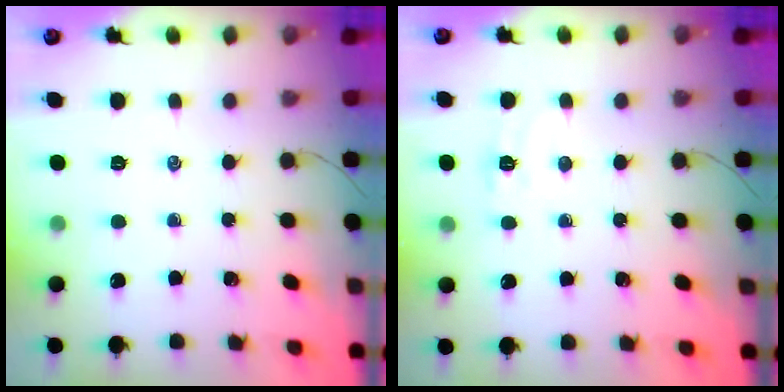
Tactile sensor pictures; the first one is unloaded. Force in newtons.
{"total": 6.0, "press": 5.9, "slide": 1.4}